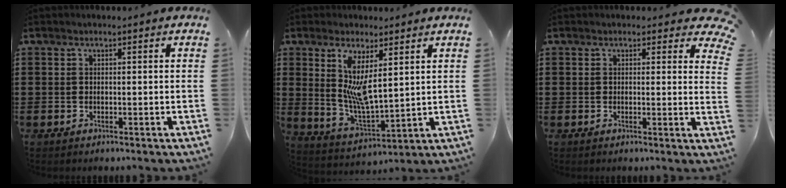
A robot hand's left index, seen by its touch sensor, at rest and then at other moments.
{"total": 7.4, "force": [2.9, 2.3, 6.3], "torque": [-0.145, -0.017, 0.049]}
{"total": 2.1, "force": [1.7, 0.8, 0.9], "torque": [-0.009, -0.006, 0.029]}